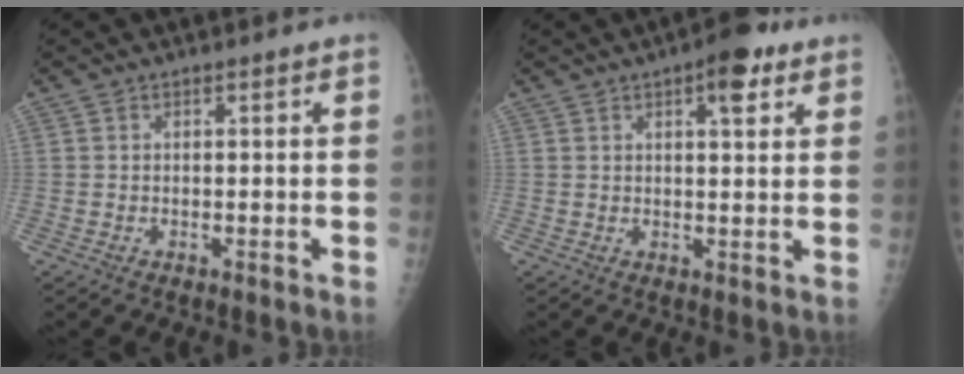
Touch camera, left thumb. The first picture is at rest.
{"total": 6.8, "force": [3.6, 2.5, 5.2], "torque": [-0.055, -0.011, 0.043]}